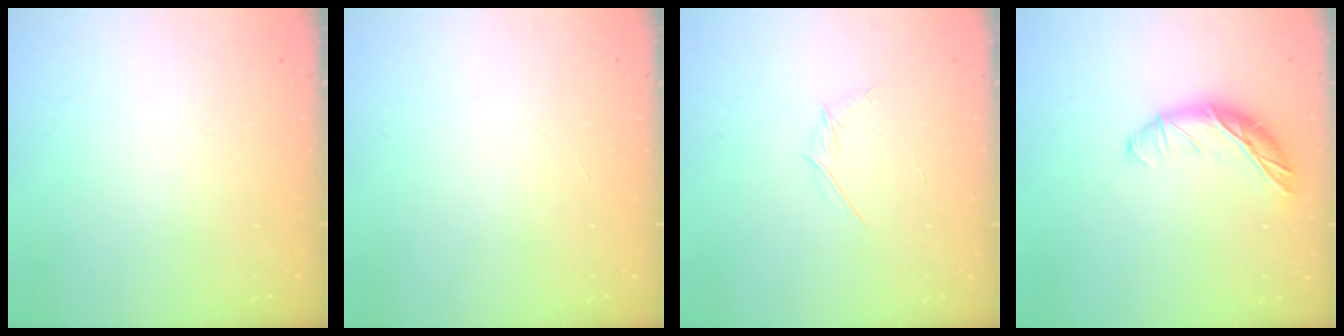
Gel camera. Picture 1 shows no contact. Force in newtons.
{"total": 0.0}
{"total": 3.6, "press": 3.4, "slide": 0.9}
{"total": 12.9, "press": 12.9, "slide": 0.5}